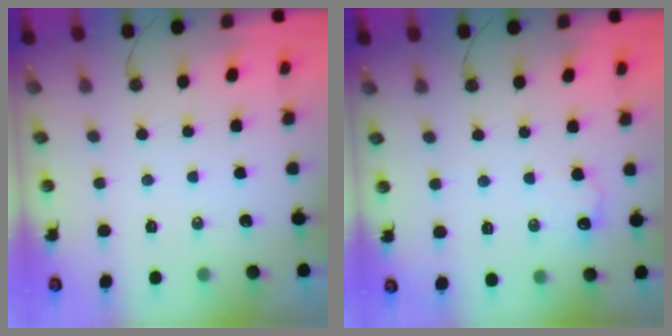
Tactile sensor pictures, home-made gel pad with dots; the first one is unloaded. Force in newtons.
{"total": 8.1, "press": 8.1, "slide": 0.4}